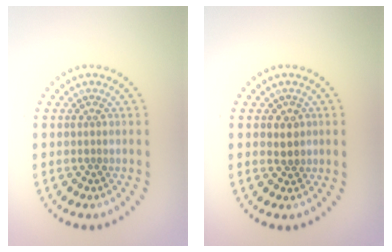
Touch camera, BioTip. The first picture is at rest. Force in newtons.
{"total": 1.2, "press": 1.1, "slide": 0.3}